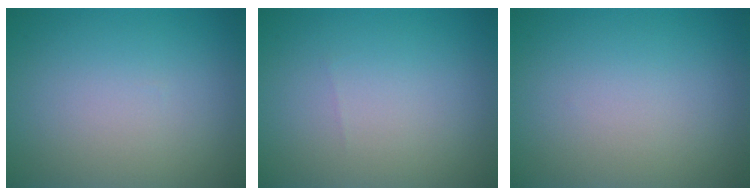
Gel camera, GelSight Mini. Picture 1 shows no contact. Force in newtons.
{"total": 0.0}
{"total": 0.0}